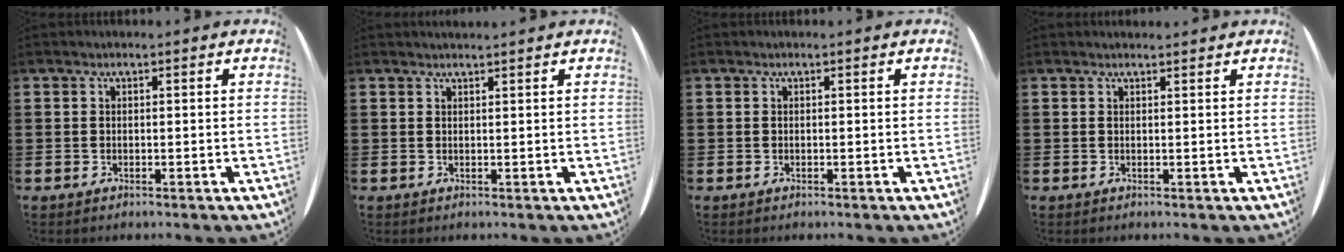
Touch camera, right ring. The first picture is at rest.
{"total": 0.7, "force": [0.7, -0.2, 0.0], "torque": [0.001, -0.001, 0.014]}
{"total": 0.0}
{"total": 0.6, "force": [0.6, 0.0, 0.0], "torque": [0.001, 0.002, 0.012]}